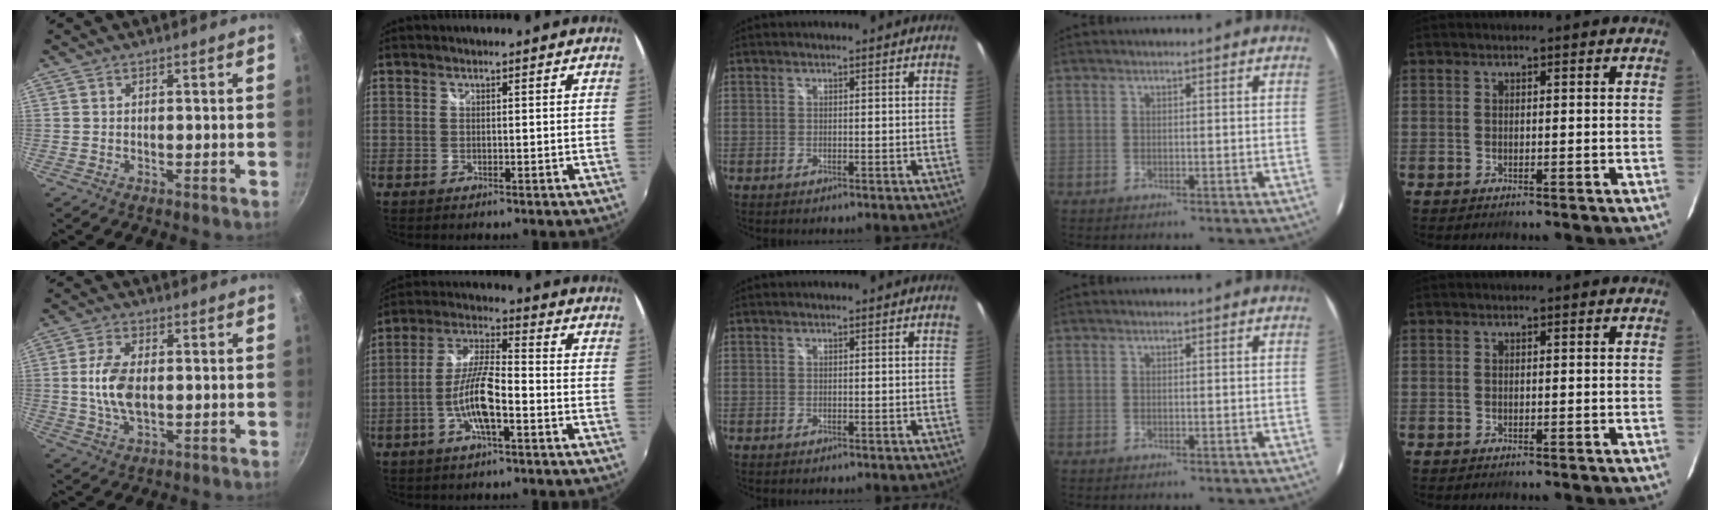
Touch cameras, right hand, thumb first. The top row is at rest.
{"thumb": {"total": 8.4, "force": [0.1, 4.5, 7.1], "torque": [-0.140, 0.003, -0.001]}, "index": {"total": 9.7, "force": [-3.8, 2.0, 8.7], "torque": [-0.181, 0.003, -0.072]}}